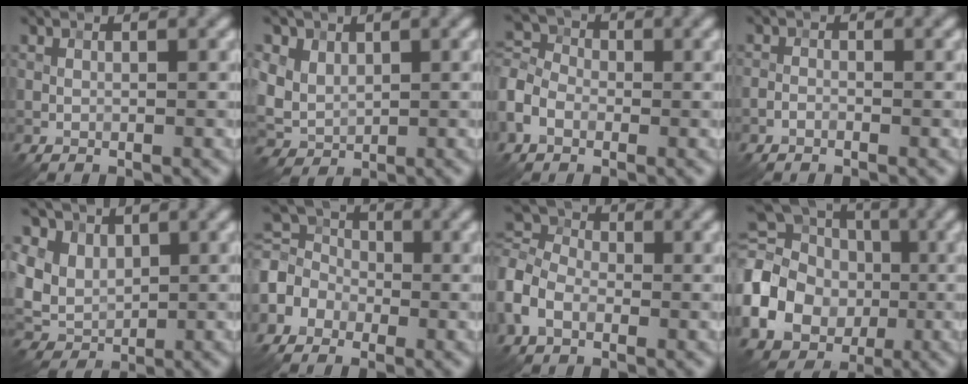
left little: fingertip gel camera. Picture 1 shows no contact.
{"total": 5.9, "force": [2.2, 4.6, 2.9], "torque": [-0.085, 0.016, 0.043]}
{"total": 4.5, "force": [-1.5, 3.5, 2.5], "torque": [-0.056, 0.011, -0.045]}
{"total": 0.7, "force": [-0.5, 0.3, 0.4], "torque": [-0.006, 0.001, -0.013]}
{"total": 7.6, "force": [2.7, 5.9, 3.9], "torque": [-0.092, 0.024, 0.043]}
{"total": 4.2, "force": [-1.7, 3.5, 1.6], "torque": [-0.042, 0.011, -0.052]}
{"total": 5.0, "force": [-1.3, 3.7, 3.0], "torque": [-0.067, 0.011, -0.043]}
{"total": 16.1, "force": [-2.1, 13.5, 8.5], "torque": [-0.194, 0.003, -0.075]}